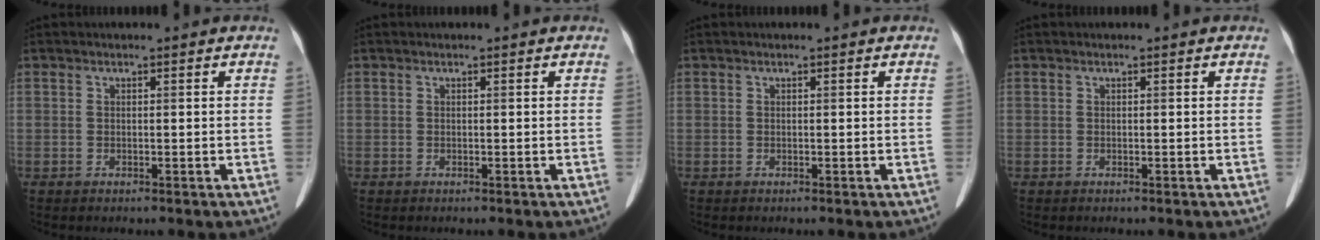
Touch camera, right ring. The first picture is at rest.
{"total": 0.0}
{"total": 0.0}
{"total": 0.0}